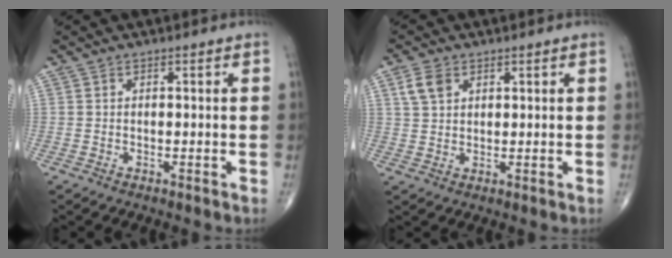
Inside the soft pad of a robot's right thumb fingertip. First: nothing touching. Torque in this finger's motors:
{"motor_torque": [-0.17, 0.21, 0.20, 0.09, 0.01]}